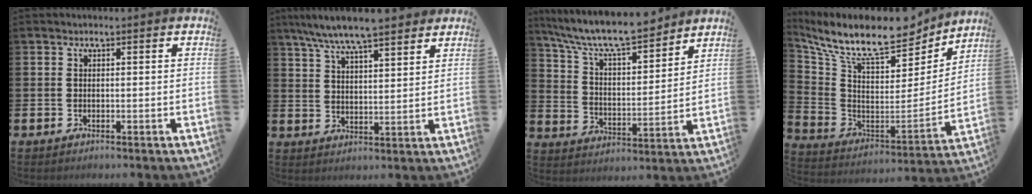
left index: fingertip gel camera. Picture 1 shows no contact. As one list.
[{"total": 7.5, "force": [7.0, 0.6, 2.6], "torque": [-0.077, -0.025, 0.129]}, {"total": 9.8, "force": [9.0, 1.6, 3.4], "torque": [-0.099, -0.062, 0.157]}, {"total": 11.7, "force": [10.0, 2.9, 5.5], "torque": [-0.145, -0.068, 0.171]}]